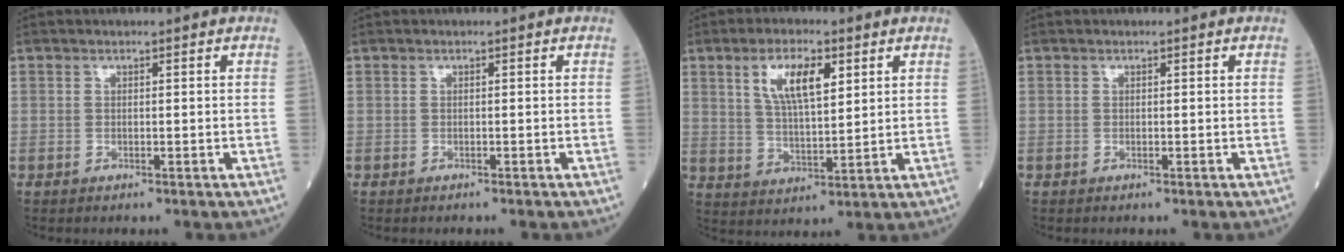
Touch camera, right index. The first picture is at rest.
{"total": 0.7, "force": [-0.6, 0.0, 0.3], "torque": [-0.002, 0.000, -0.010]}
{"total": 8.4, "force": [3.7, 2.6, 7.0], "torque": [-0.135, 0.005, 0.071]}
{"total": 0.0}